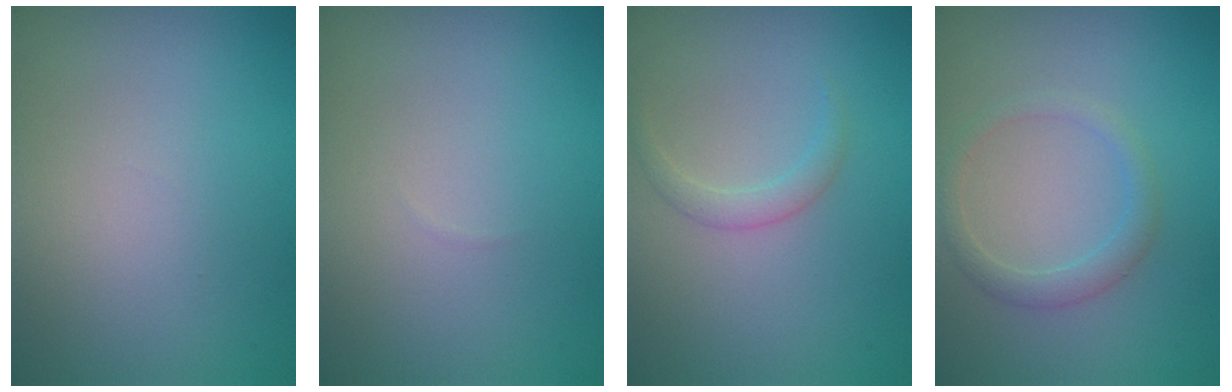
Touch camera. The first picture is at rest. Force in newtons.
{"total": 0.0}
{"total": 1.2, "press": 1.2, "slide": 0.1}
{"total": 1.8, "press": 1.8, "slide": 0.1}